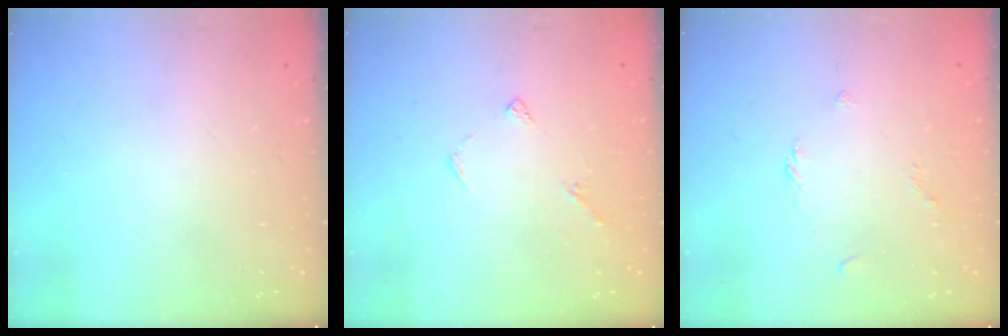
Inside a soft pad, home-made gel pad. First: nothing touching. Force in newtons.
{"total": 4.7, "press": 4.7, "slide": 0.5}
{"total": 2.0, "press": 1.9, "slide": 0.6}